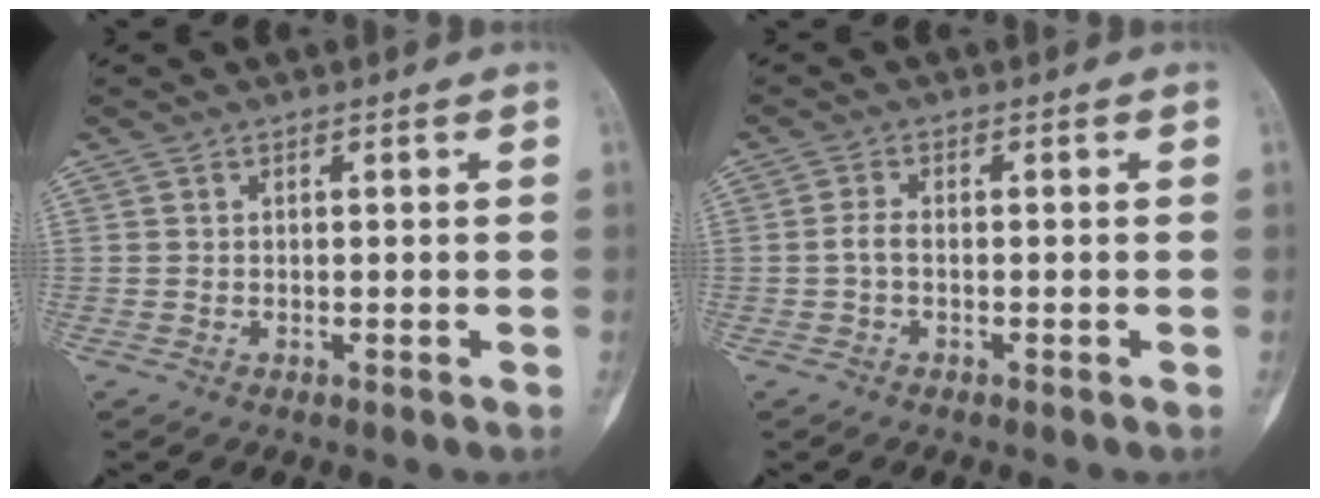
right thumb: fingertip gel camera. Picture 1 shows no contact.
{"total": 1.7, "force": [-0.4, 0.8, 1.5], "torque": [-0.031, 0.002, -0.012]}